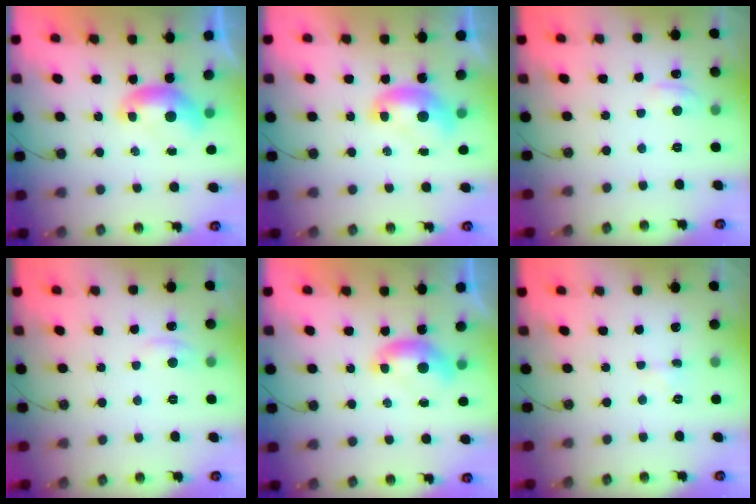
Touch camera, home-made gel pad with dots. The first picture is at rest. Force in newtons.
{"total": 1.6, "press": 1.6, "slide": 0.3}
{"total": 0.7, "press": 0.2, "slide": 0.6}
{"total": 1.2, "press": 1.0, "slide": 0.6}
{"total": 0.6, "press": 0.0, "slide": 0.6}
{"total": 0.5, "press": 0.5, "slide": 0.2}